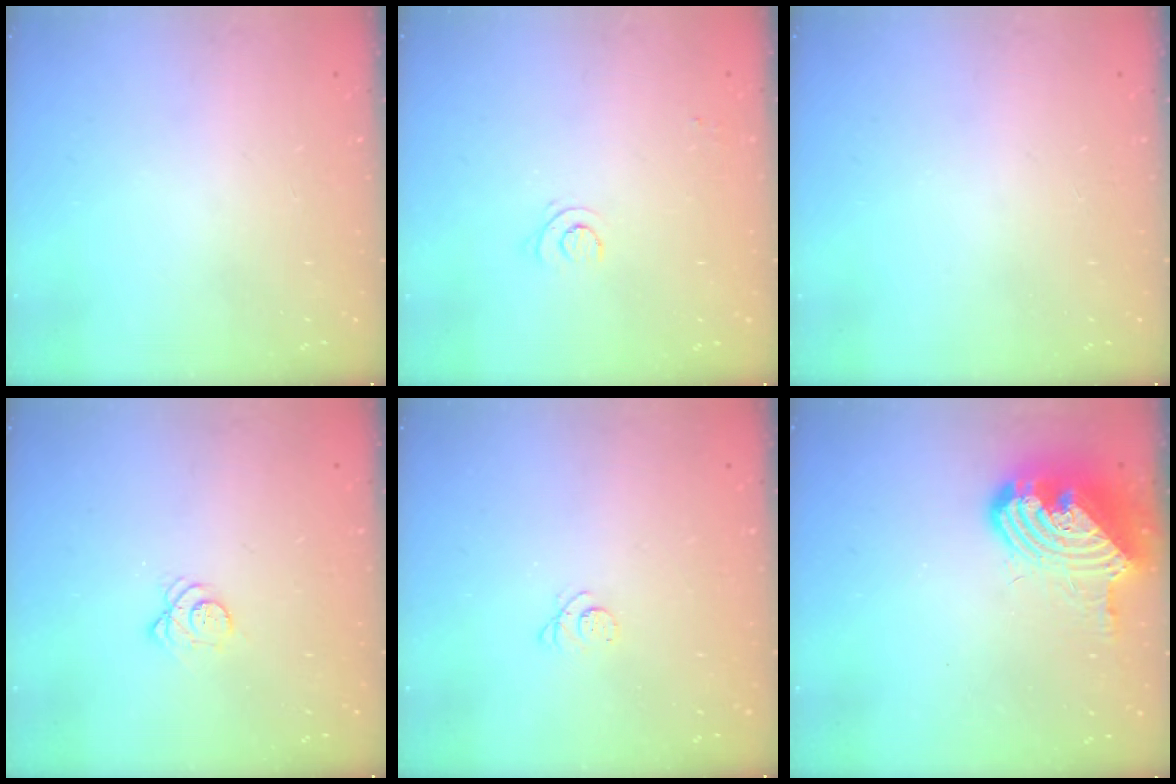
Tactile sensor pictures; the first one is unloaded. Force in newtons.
{"total": 4.2, "press": 4.1, "slide": 0.8}
{"total": 0.0}
{"total": 4.3, "press": 4.3, "slide": 0.3}
{"total": 2.5, "press": 2.5, "slide": 0.3}
{"total": 14.6, "press": 14.5, "slide": 1.9}